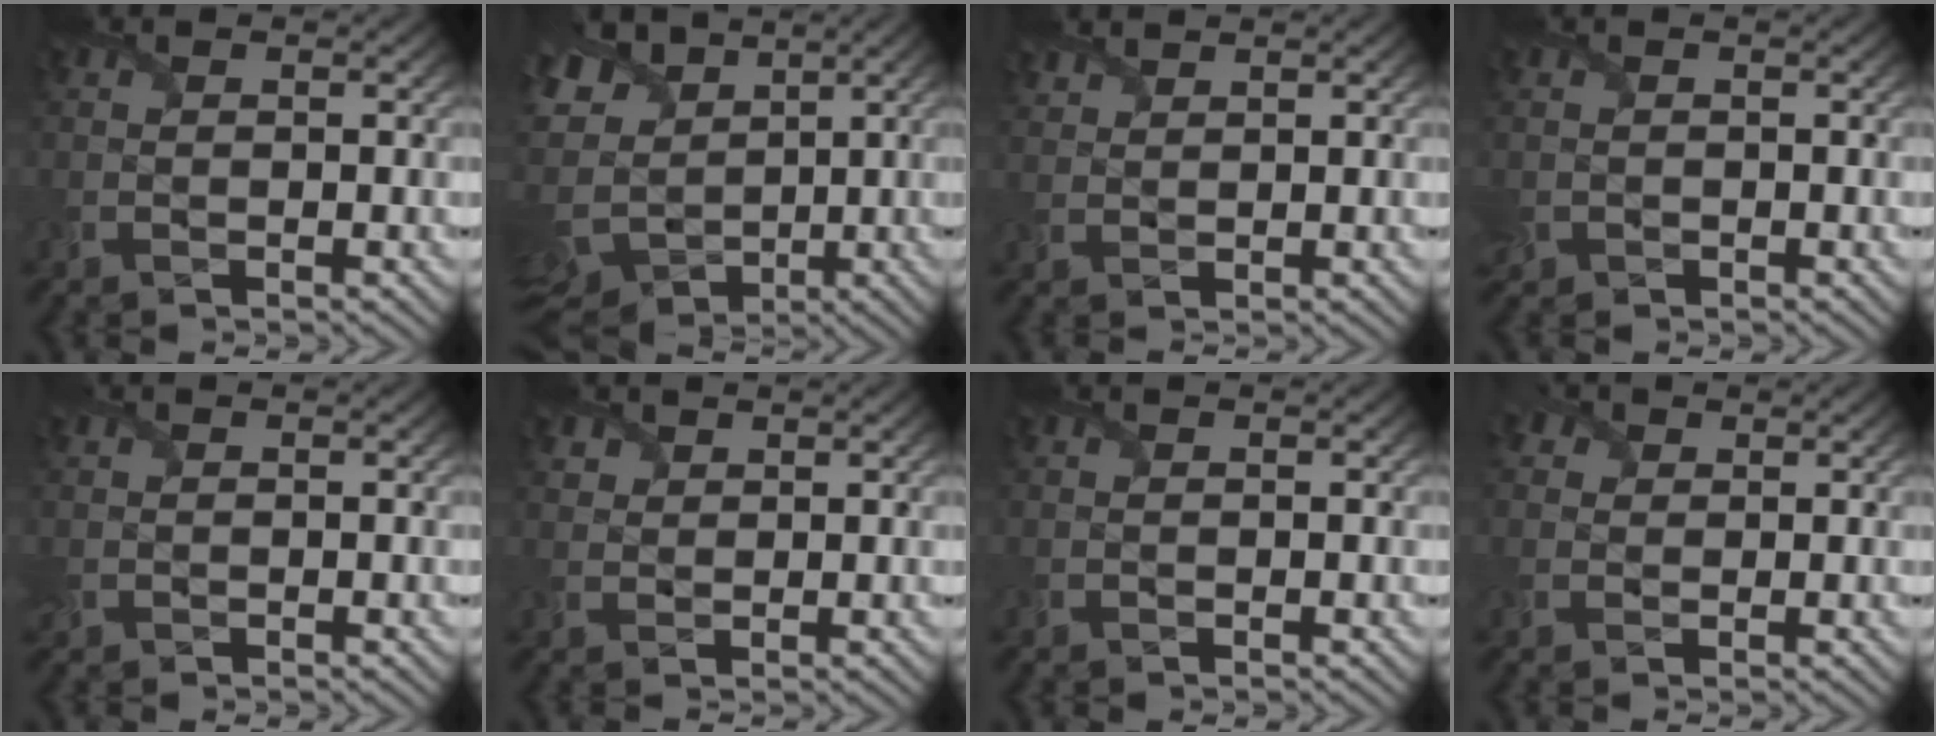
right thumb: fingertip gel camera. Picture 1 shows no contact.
{"total": 13.5, "force": [1.0, 9.5, 9.5], "torque": [-0.241, -0.015, 0.043]}
{"total": 2.4, "force": [2.1, 0.8, 0.6], "torque": [-0.017, 0.005, 0.048]}
{"total": 1.5, "force": [0.1, 1.5, 0.4], "torque": [-0.021, -0.004, -0.003]}
{"total": 0.8, "force": [0.4, 0.7, 0.2], "torque": [-0.007, 0.001, 0.011]}
{"total": 1.9, "force": [1.4, 1.3, 0.3], "torque": [-0.012, -0.003, 0.035]}
{"total": 0.0}
{"total": 2.9, "force": [1.5, 2.2, 0.9], "torque": [-0.028, 0.000, 0.030]}